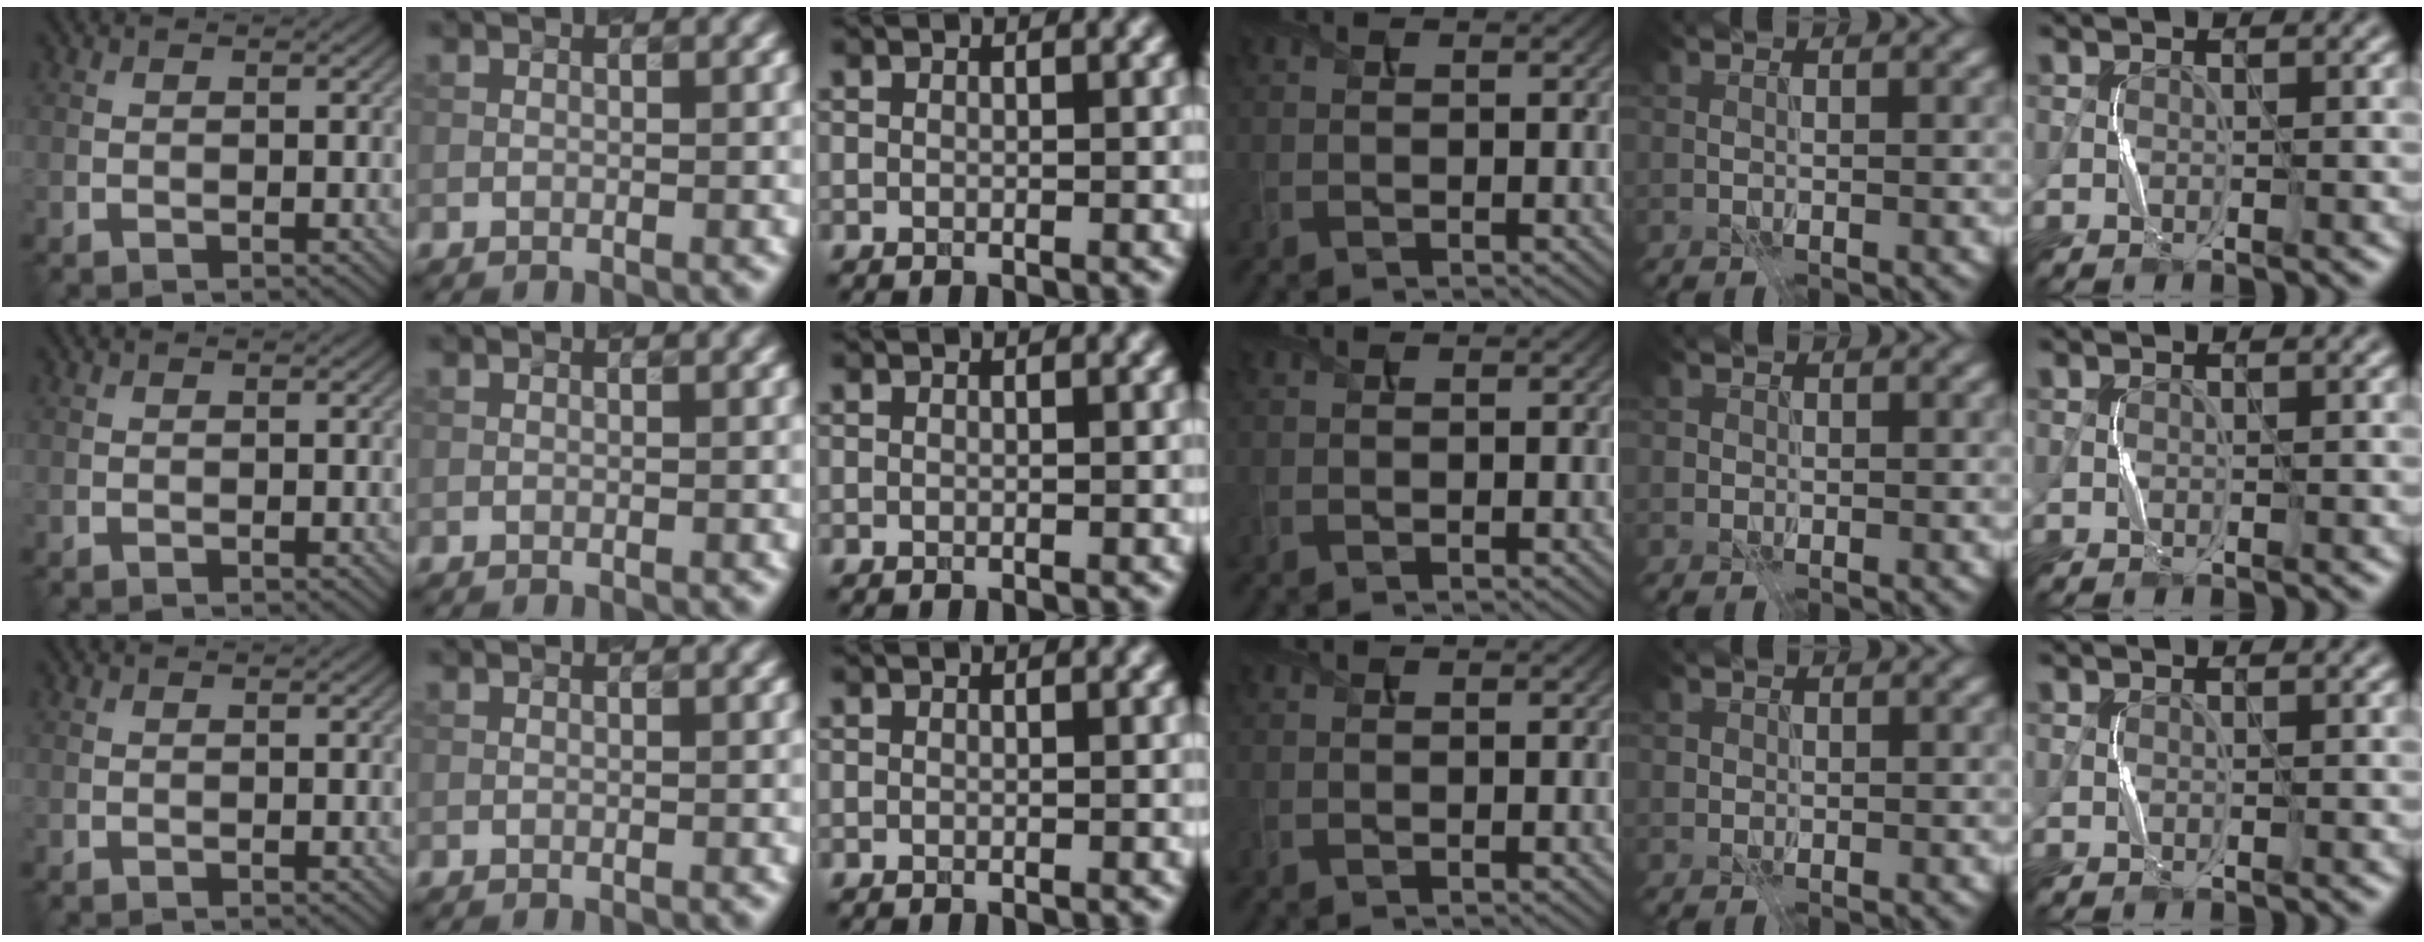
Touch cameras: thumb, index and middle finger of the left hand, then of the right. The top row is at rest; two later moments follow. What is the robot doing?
{"motion": "press", "object": "toy piano key"}